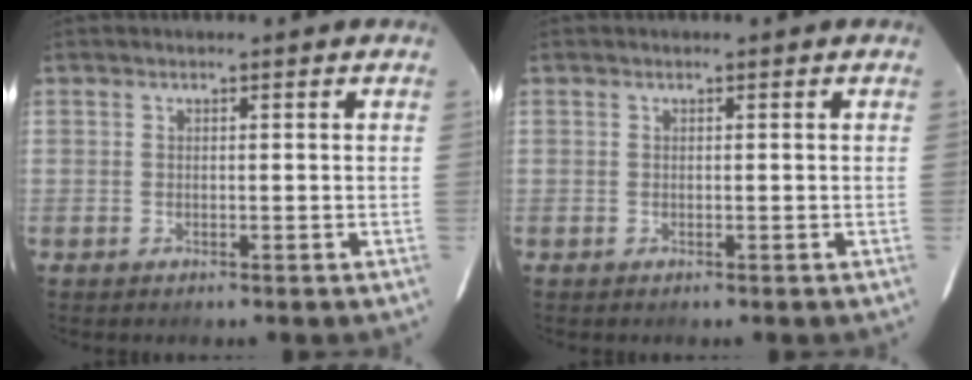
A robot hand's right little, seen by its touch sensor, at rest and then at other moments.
{"total": 0.0}